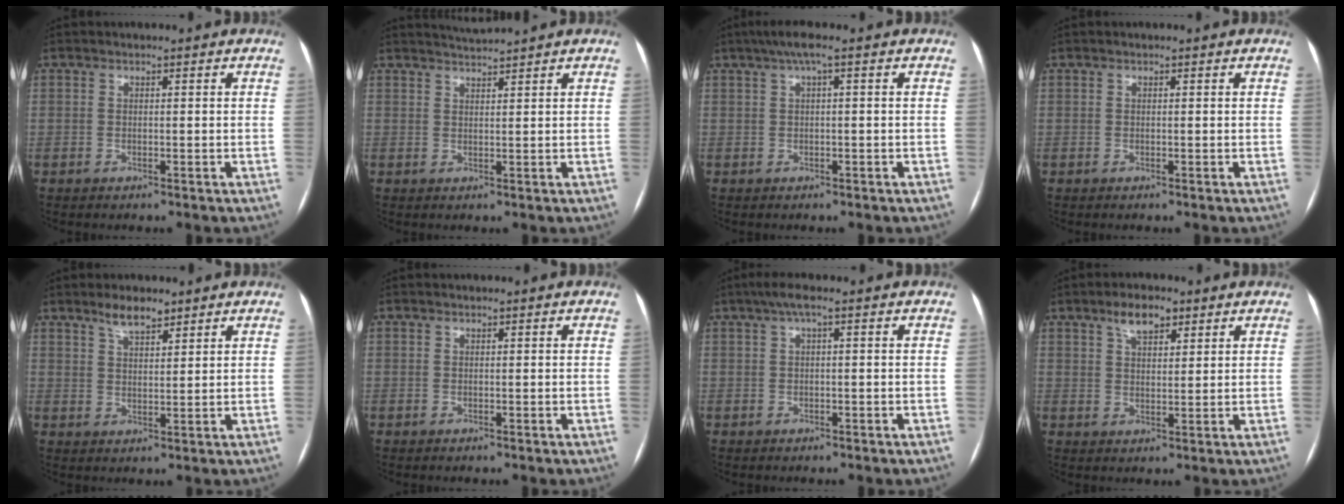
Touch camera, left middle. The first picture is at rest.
{"total": 2.5, "force": [2.2, -1.1, -0.2], "torque": [-0.002, -0.001, 0.048]}
{"total": 3.1, "force": [1.4, 0.0, 2.8], "torque": [-0.054, 0.022, 0.028]}
{"total": 0.0}
{"total": 4.0, "force": [3.2, 1.1, 2.1], "torque": [-0.046, 0.001, 0.058]}
{"total": 0.0}
{"total": 2.6, "force": [1.1, 0.2, 2.3], "torque": [-0.046, 0.020, 0.021]}
{"total": 4.8, "force": [3.1, 1.9, 3.1], "torque": [-0.061, 0.009, 0.054]}